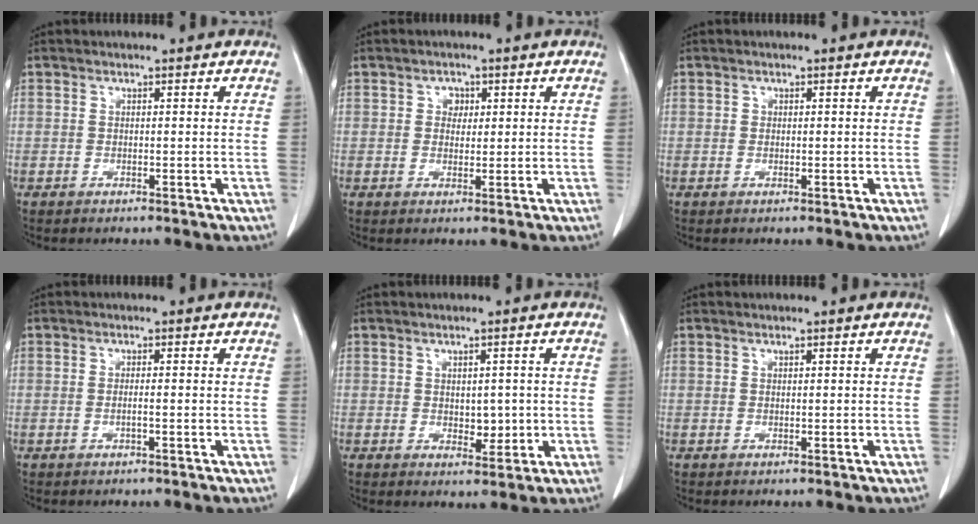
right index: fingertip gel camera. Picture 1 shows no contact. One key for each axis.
{"total": 2.7, "fx": 0.8, "fy": 2.1, "fz": 1.4, "tx": -0.024, "ty": 0.007, "tz": 0.015}
{"total": 0.6, "fx": 0.0, "fy": 0.5, "fz": 0.3, "tx": -0.009, "ty": 0.005, "tz": 0.002}
{"total": 1.4, "fx": -0.3, "fy": 0.3, "fz": 1.3, "tx": -0.029, "ty": 0.001, "tz": -0.004}
{"total": 4.0, "fx": -0.2, "fy": 2.5, "fz": 3.1, "tx": -0.042, "ty": 0.003, "tz": 0.010}
{"total": 0.0}